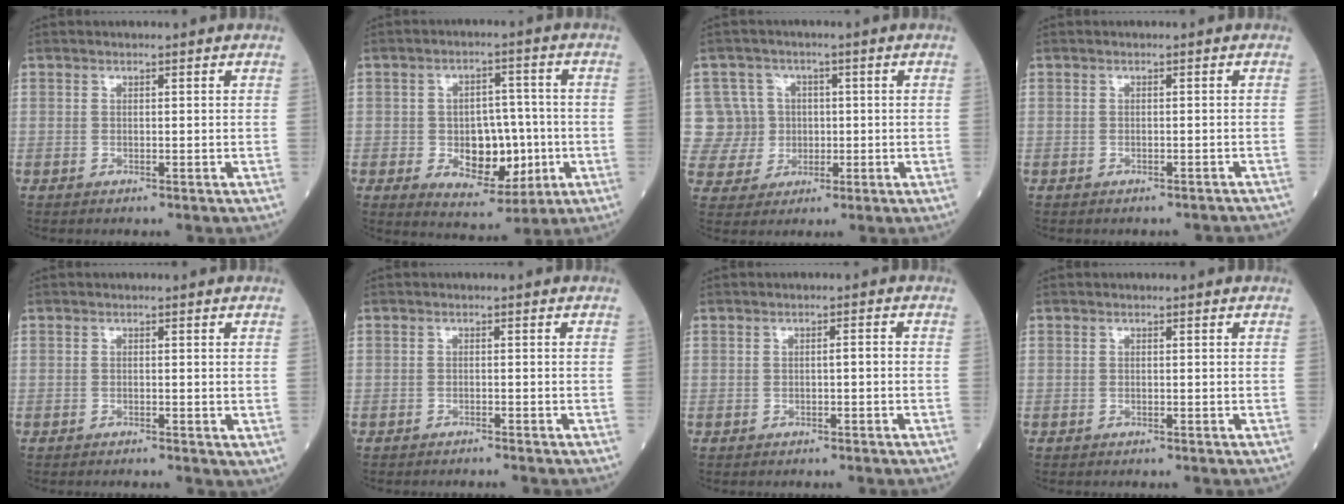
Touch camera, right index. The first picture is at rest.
{"total": 10.0, "force": [-1.8, 5.8, 7.9], "torque": [-0.119, 0.005, -0.017]}
{"total": 7.8, "force": [1.2, 7.7, 0.3], "torque": [-0.007, 0.025, 0.029]}
{"total": 2.4, "force": [-2.2, 0.6, 0.5], "torque": [-0.008, -0.003, -0.024]}
{"total": 0.8, "force": [-0.1, 0.4, 0.7], "torque": [-0.012, -0.002, -0.004]}
{"total": 1.2, "force": [-1.1, -0.2, 0.4], "torque": [-0.009, 0.001, -0.015]}
{"total": 1.1, "force": [-0.2, 0.2, 1.0], "torque": [-0.016, 0.002, -0.003]}
{"total": 0.0}